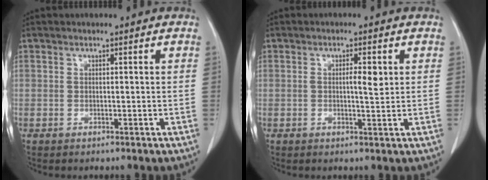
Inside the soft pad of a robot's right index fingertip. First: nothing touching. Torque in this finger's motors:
{"motor_torque": [0.09, 0.07, 0.07, 0.03]}